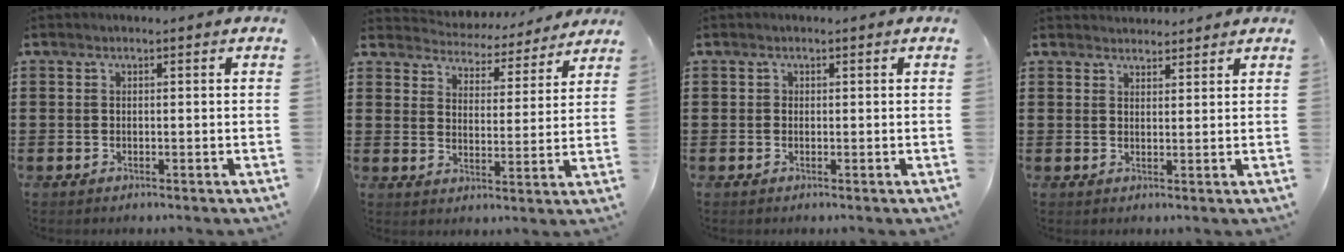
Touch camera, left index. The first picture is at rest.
{"total": 4.7, "force": [4.7, 0.4, -0.1], "torque": [-0.026, -0.037, 0.078]}
{"total": 0.5, "force": [0.1, 0.5, 0.1], "torque": [-0.003, 0.004, 0.001]}
{"total": 2.2, "force": [2.1, 0.4, -0.1], "torque": [-0.004, -0.001, 0.042]}